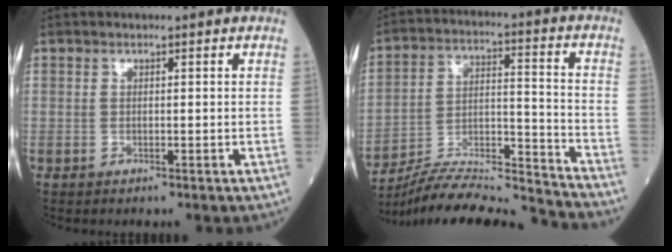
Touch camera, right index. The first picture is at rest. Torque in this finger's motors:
{"motor_torque": [0.77, -1.37, 0.32, 0.07]}